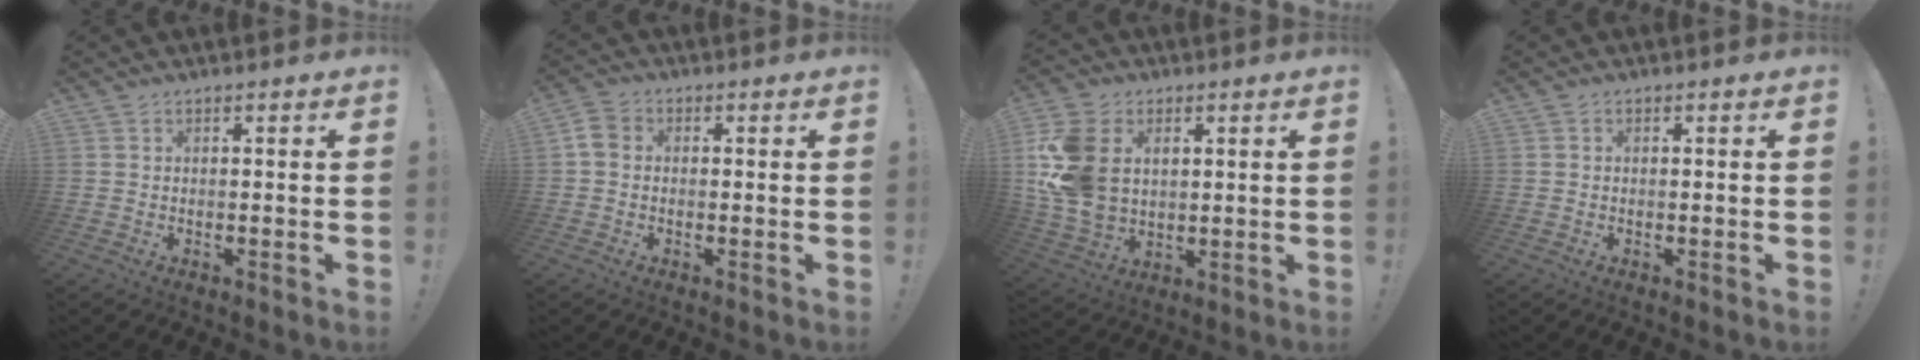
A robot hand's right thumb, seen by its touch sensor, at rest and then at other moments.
{"total": 4.2, "force": [-0.1, 3.3, 2.6], "torque": [-0.050, 0.011, 0.002]}
{"total": 17.6, "force": [3.5, 13.3, 11.0], "torque": [-0.222, -0.015, 0.068]}
{"total": 0.0}